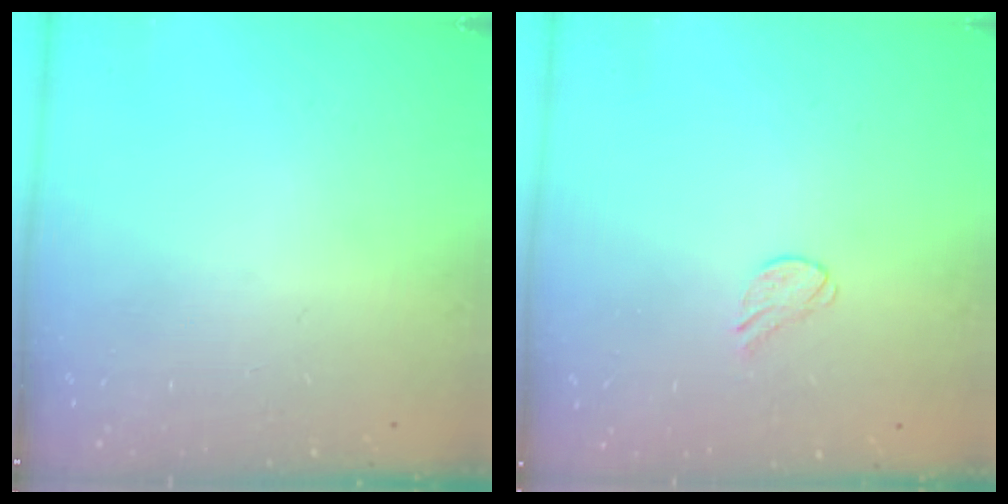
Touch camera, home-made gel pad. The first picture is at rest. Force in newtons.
{"total": 5.2, "press": 5.1, "slide": 0.6}